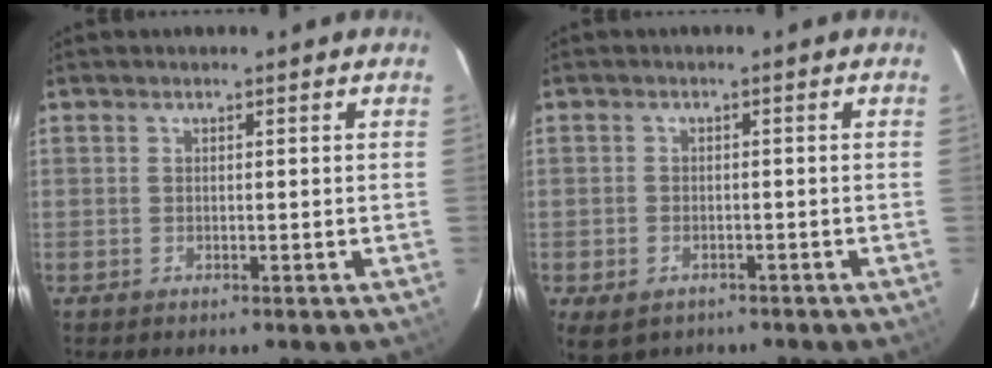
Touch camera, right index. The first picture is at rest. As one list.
[{"total": 5.3, "force": [-2.9, 3.9, 2.2], "torque": [-0.049, -0.009, -0.039]}]